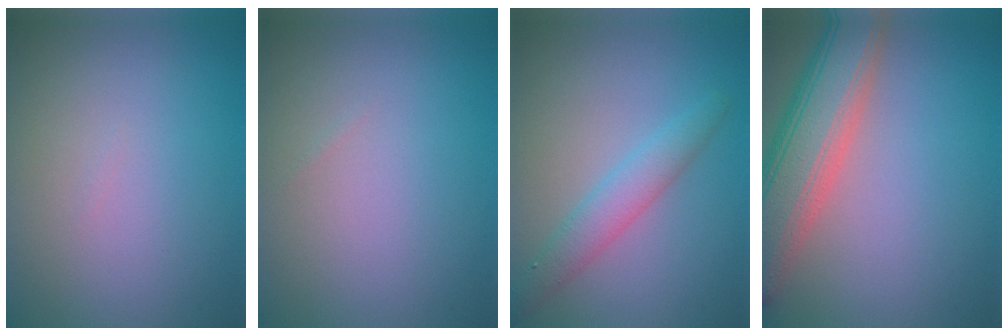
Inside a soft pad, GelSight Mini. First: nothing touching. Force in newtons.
{"total": 0.0}
{"total": 2.8, "press": 2.8, "slide": 0.1}
{"total": 8.6, "press": 8.6, "slide": 0.3}